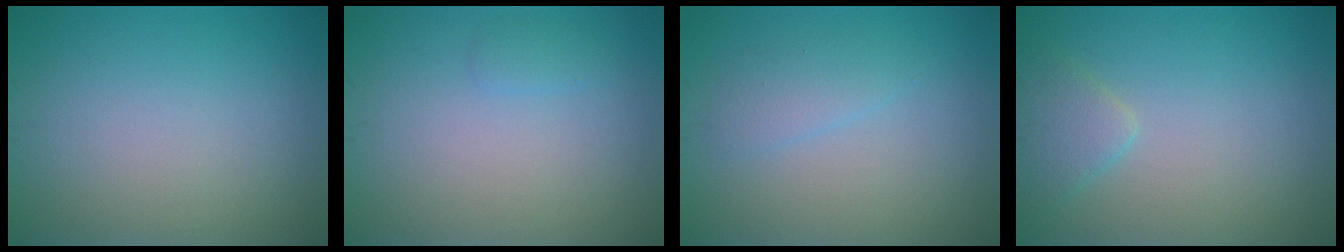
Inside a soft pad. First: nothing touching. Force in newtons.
{"total": 0.8, "press": 0.8, "slide": 0.1}
{"total": 1.6, "press": 1.6, "slide": 0.1}
{"total": 2.4, "press": 2.4, "slide": 0.2}